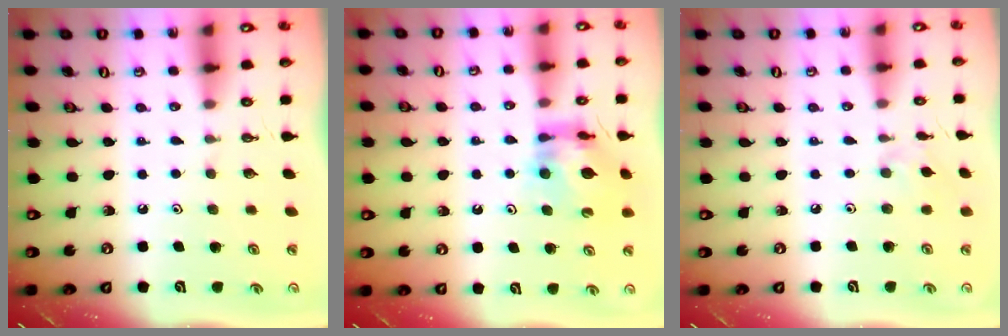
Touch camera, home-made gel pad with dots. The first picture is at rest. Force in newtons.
{"total": 10.5, "press": 10.5, "slide": 1.1}
{"total": 4.7, "press": 4.6, "slide": 0.7}